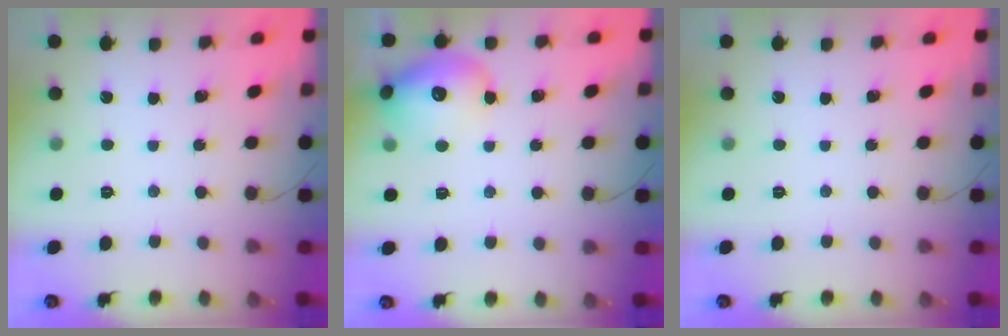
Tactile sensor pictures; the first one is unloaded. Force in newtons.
{"total": 15.1, "press": 15.0, "slide": 1.6}
{"total": 0.0}